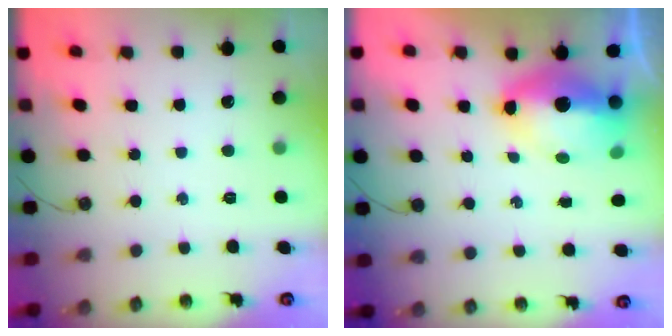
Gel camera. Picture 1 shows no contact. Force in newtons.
{"total": 12.8, "press": 12.8, "slide": 1.2}